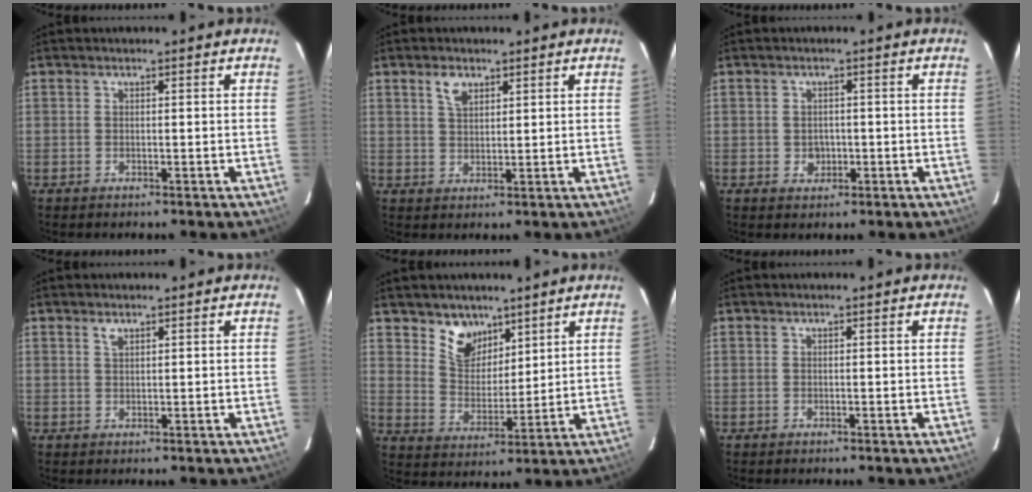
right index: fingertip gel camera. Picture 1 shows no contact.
{"total": 3.4, "force": [2.1, 1.9, 2.0], "torque": [-0.035, 0.006, 0.039]}
{"total": 2.7, "force": [-0.5, 2.5, 1.1], "torque": [-0.020, 0.005, -0.001]}
{"total": 1.2, "force": [0.9, 0.6, 0.7], "torque": [-0.013, 0.003, 0.017]}
{"total": 7.7, "force": [5.5, 4.9, 2.3], "torque": [-0.035, -0.001, 0.107]}
{"total": 0.0}